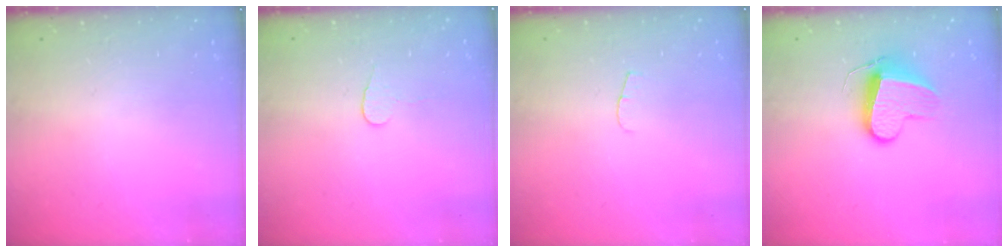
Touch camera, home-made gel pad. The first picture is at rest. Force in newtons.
{"total": 3.8, "press": 3.8, "slide": 0.4}
{"total": 4.1, "press": 4.1, "slide": 0.4}
{"total": 9.9, "press": 9.9, "slide": 0.6}